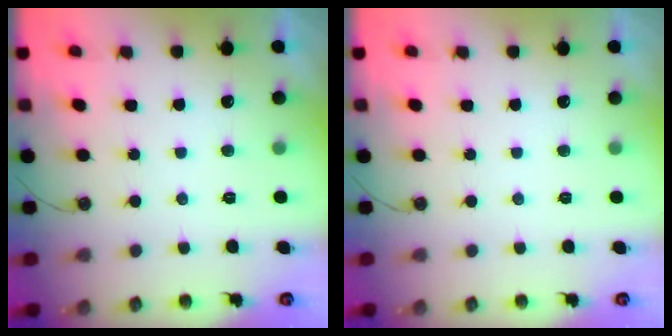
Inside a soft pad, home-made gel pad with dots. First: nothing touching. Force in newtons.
{"total": 0.0}